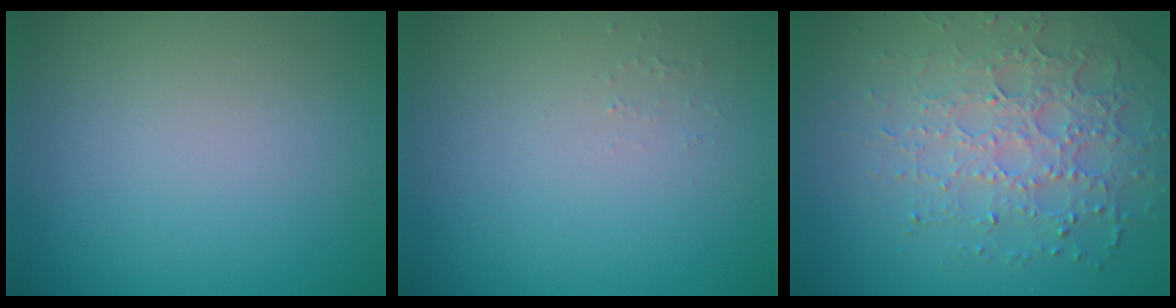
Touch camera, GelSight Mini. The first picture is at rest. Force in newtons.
{"total": 0.5, "press": 0.5, "slide": 0.1}
{"total": 4.9, "press": 4.3, "slide": 2.4}